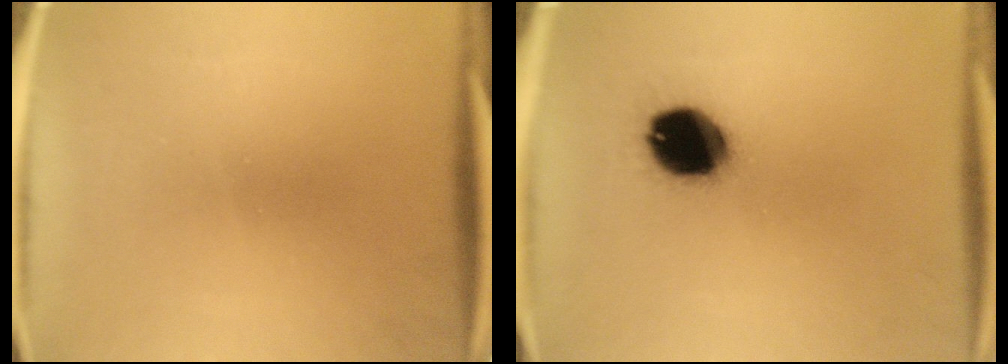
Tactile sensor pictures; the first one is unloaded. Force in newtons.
{"total": 14.3}